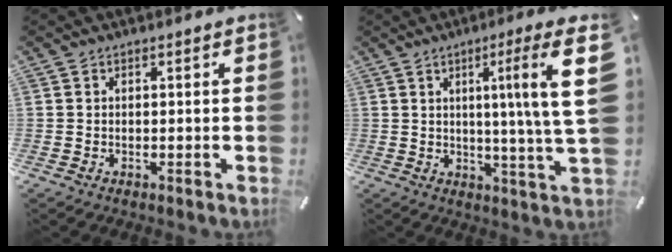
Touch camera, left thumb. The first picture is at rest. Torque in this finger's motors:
{"motor_torque": [-0.09, 0.36, 0.19, 0.16, 0.16]}